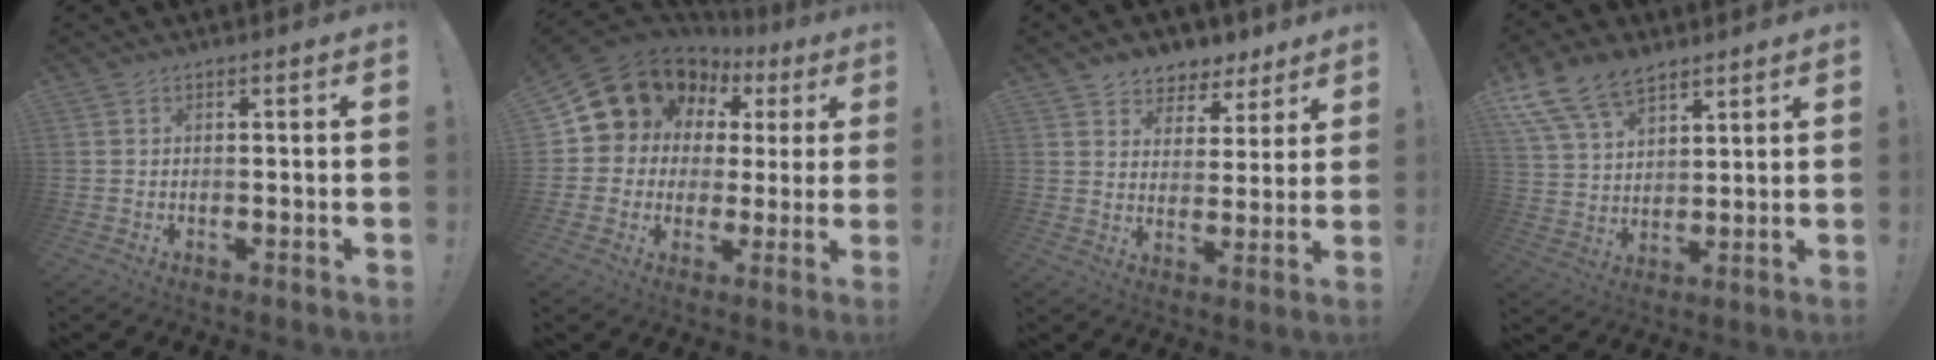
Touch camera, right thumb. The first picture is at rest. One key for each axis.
{"total": 12.8, "fx": 7.2, "fy": 9.9, "fz": 3.9, "tx": -0.064, "ty": -0.054, "tz": 0.150}
{"total": 6.3, "fx": 4.2, "fy": 4.7, "fz": 0.7, "tx": -0.005, "ty": -0.038, "tz": 0.083}
{"total": 13.6, "fx": 9.4, "fy": 7.6, "fz": 6.2, "tx": -0.121, "ty": -0.046, "tz": 0.182}